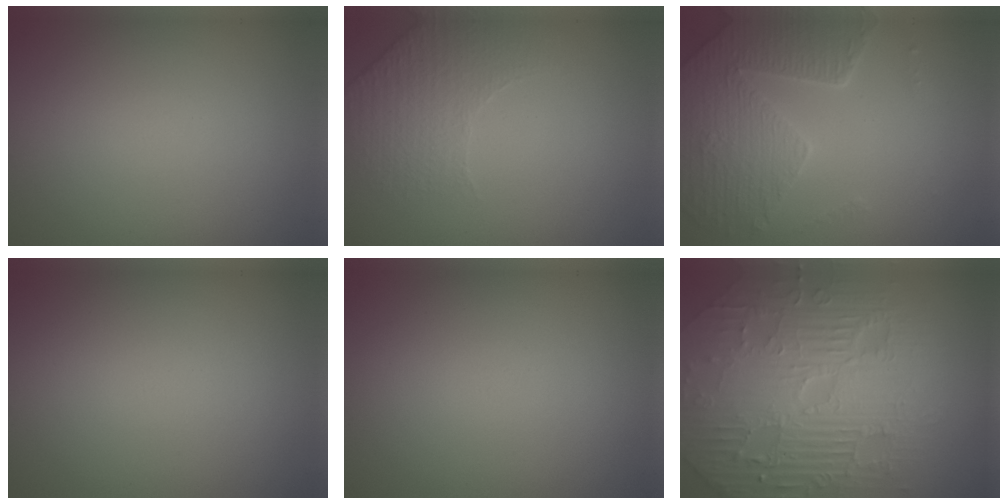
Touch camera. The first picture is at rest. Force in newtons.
{"total": 1.9, "press": 1.6, "slide": 1.0}
{"total": 5.1, "press": 4.7, "slide": 2.1}
{"total": 0.0}
{"total": 0.0}
{"total": 11.4, "press": 7.4, "slide": 8.8}